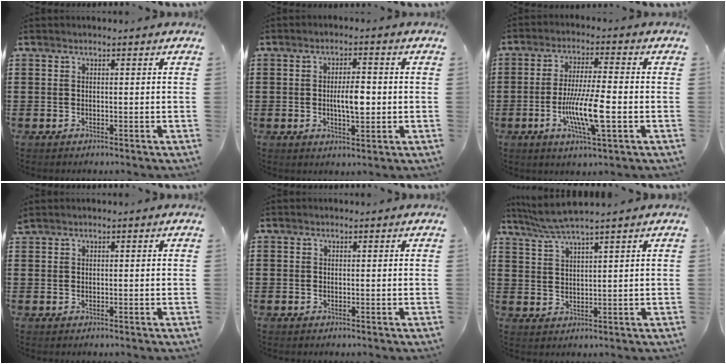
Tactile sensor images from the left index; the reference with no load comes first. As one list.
[{"total": 4.9, "force": [-0.2, 1.7, 4.6], "torque": [-0.074, 0.002, -0.008]}, {"total": 9.5, "force": [-2.6, 1.6, 9.0], "torque": [-0.173, -0.009, -0.049]}, {"total": 0.6, "force": [0.5, 0.1, 0.2], "torque": [-0.005, 0.001, 0.011]}, {"total": 0.0}, {"total": 3.9, "force": [3.4, -0.1, 1.9], "torque": [-0.046, -0.011, 0.061]}]